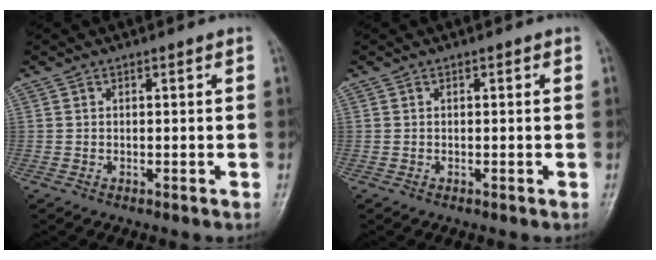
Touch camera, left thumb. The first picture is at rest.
{"total": 0.0}